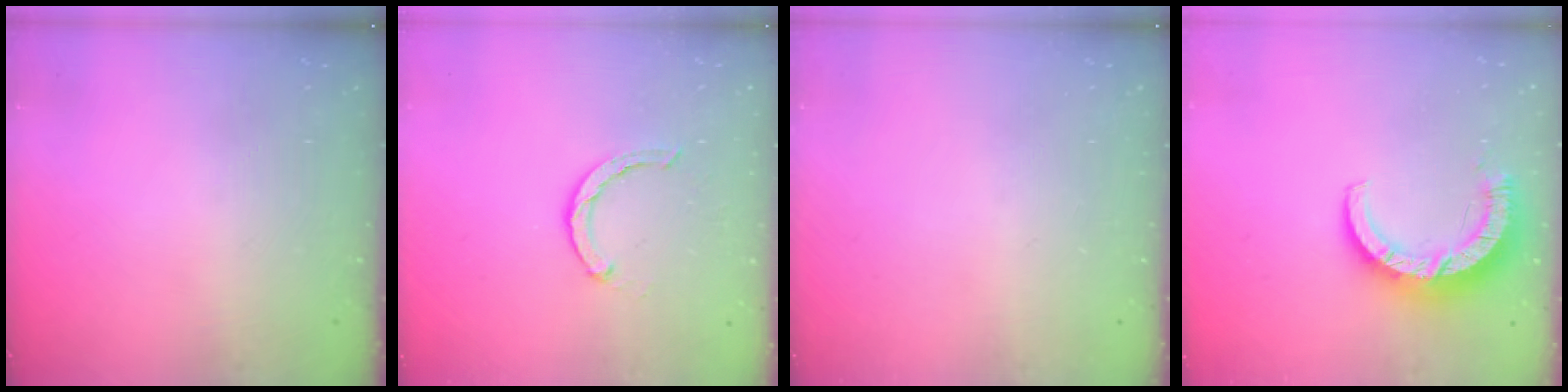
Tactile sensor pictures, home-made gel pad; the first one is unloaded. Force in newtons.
{"total": 2.3, "press": 2.3, "slide": 0.3}
{"total": 0.0}
{"total": 9.0, "press": 9.0, "slide": 0.9}